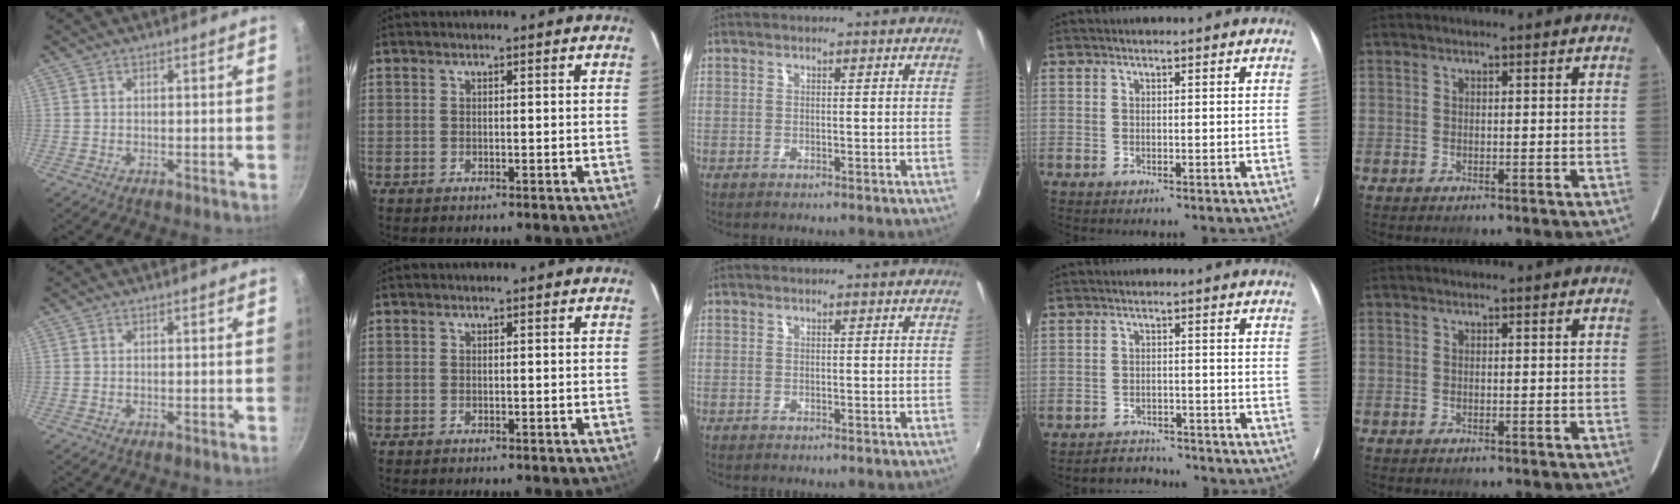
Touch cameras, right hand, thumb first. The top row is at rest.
{"ring": {"total": 6.7, "force": [-6.2, 2.4, 0.9], "torque": [-0.028, 0.016, -0.085]}}